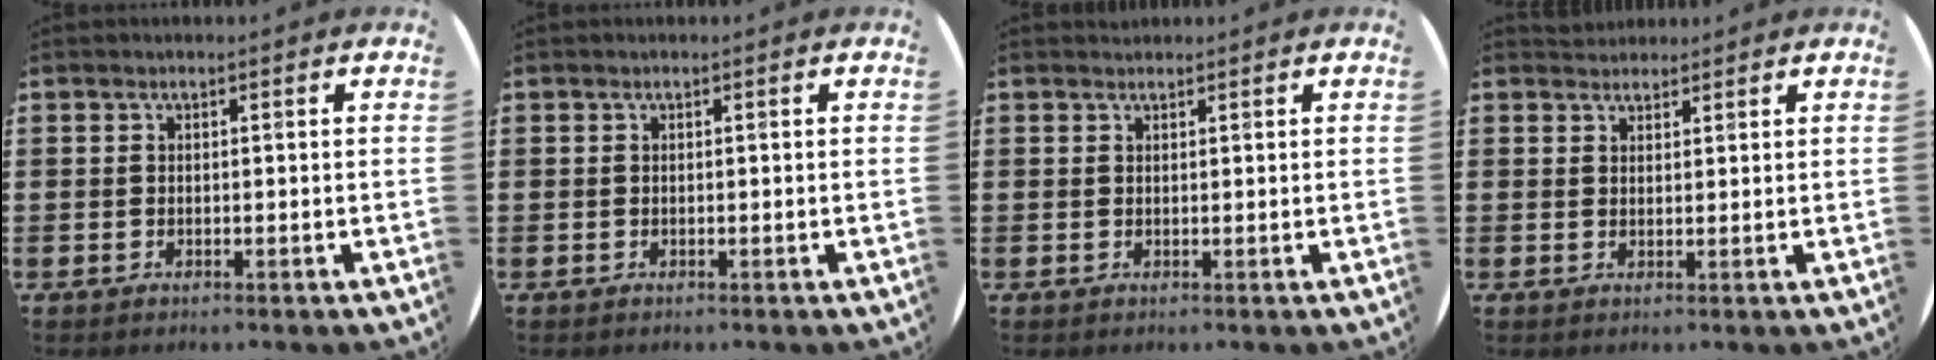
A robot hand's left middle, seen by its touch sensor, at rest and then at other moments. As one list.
[{"total": 0.0}, {"total": 0.6, "force": [0.6, 0.1, -0.1], "torque": [0.001, 0.003, 0.011]}, {"total": 1.8, "force": [1.7, 0.6, -0.1], "torque": [-0.001, 0.004, 0.033]}]